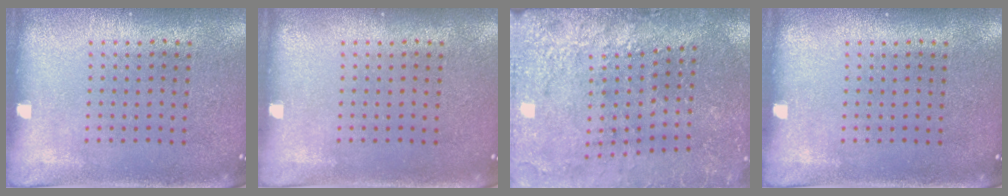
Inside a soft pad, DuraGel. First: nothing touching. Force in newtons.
{"total": 0.0}
{"total": 3.2, "press": 3.1, "slide": 0.7}
{"total": 0.0}